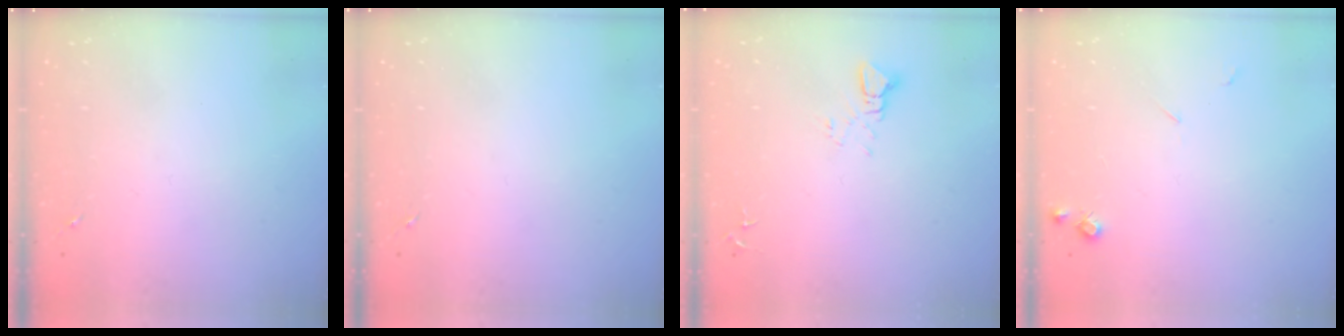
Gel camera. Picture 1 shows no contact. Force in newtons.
{"total": 0.0}
{"total": 3.6, "press": 3.6, "slide": 0.3}
{"total": 5.6, "press": 5.6, "slide": 0.8}